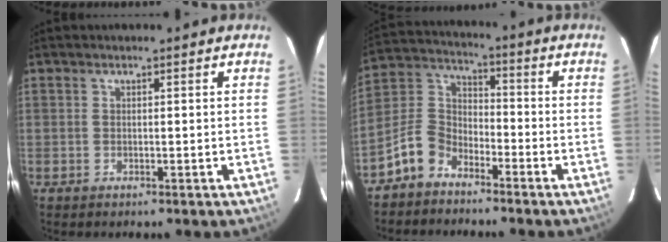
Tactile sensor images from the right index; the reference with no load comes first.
{"total": 8.3, "force": [-5.9, 4.8, 3.2], "torque": [-0.080, 0.033, -0.124]}